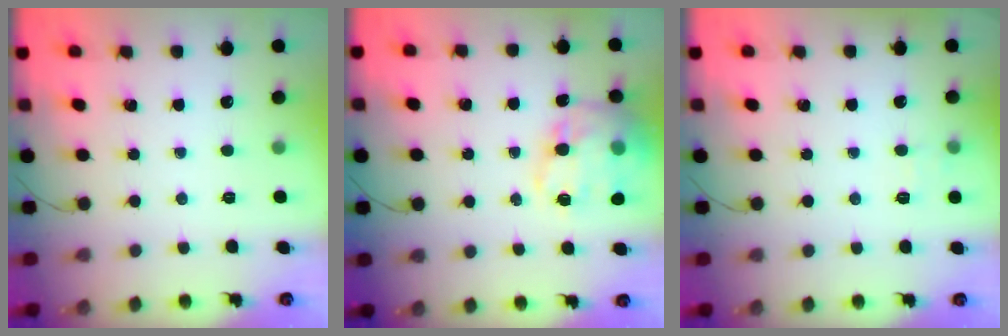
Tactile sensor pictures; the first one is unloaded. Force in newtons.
{"total": 19.1, "press": 18.8, "slide": 3.2}
{"total": 4.9, "press": 4.7, "slide": 1.6}